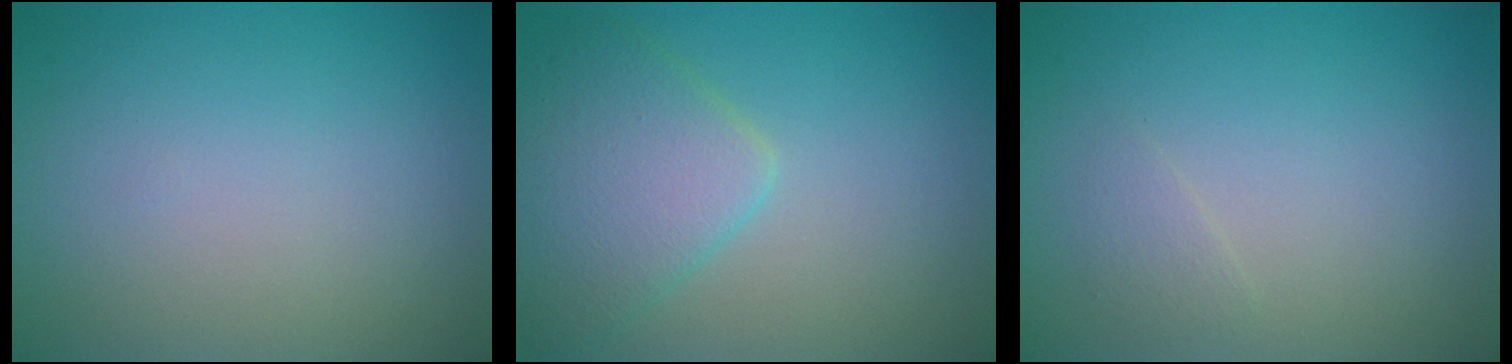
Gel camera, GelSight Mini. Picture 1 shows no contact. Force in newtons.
{"total": 4.7, "press": 4.7, "slide": 0.2}
{"total": 0.9, "press": 0.9, "slide": 0.0}